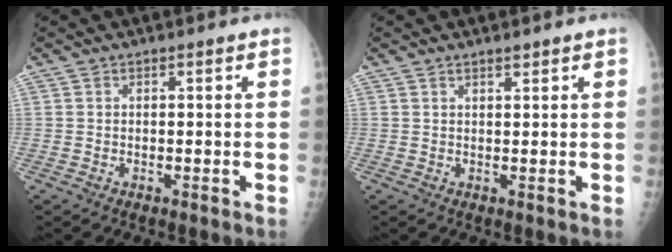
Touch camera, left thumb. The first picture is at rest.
{"total": 1.2, "force": [1.0, 0.2, 0.6], "torque": [-0.006, -0.007, 0.019]}